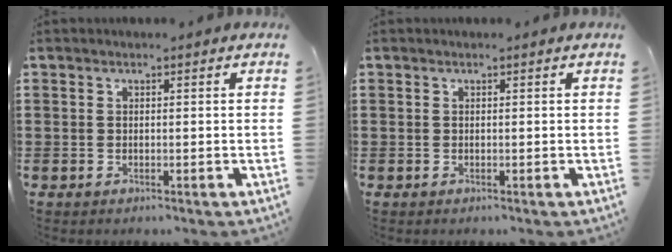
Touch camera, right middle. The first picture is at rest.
{"total": 0.0}